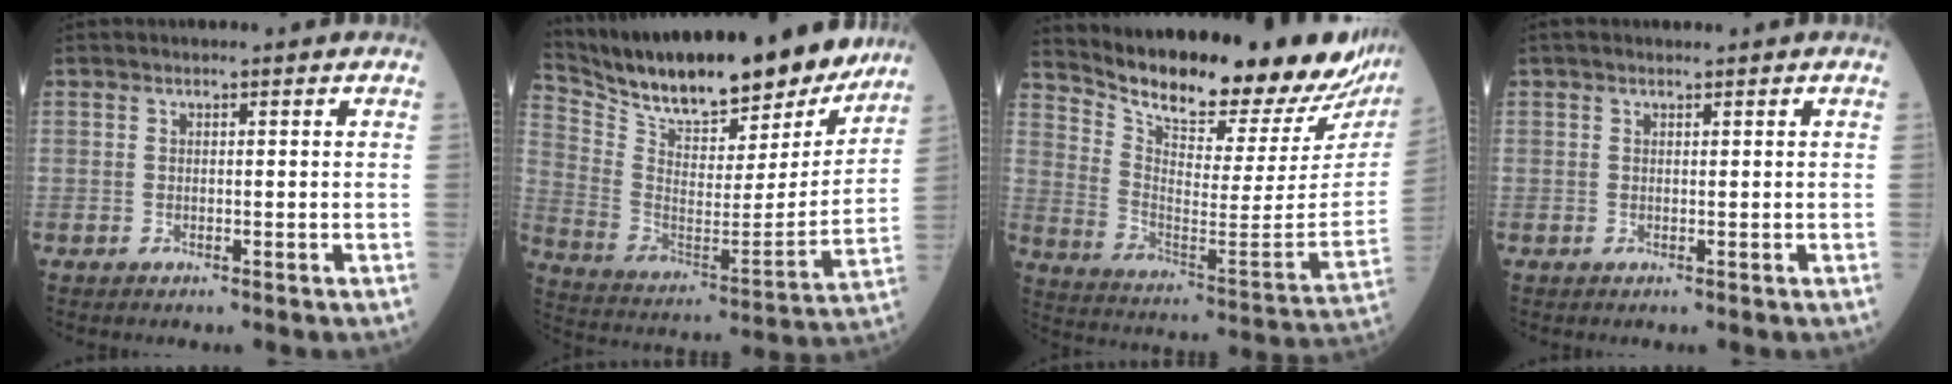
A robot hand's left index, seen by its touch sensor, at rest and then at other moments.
{"total": 26.6, "force": [23.1, 5.8, 12.0], "torque": [-0.215, -0.023, 0.346]}
{"total": 26.9, "force": [24.0, 5.0, 11.0], "torque": [-0.188, -0.084, 0.329]}
{"total": 1.0, "force": [0.7, 0.3, 0.6], "torque": [-0.013, 0.009, 0.010]}